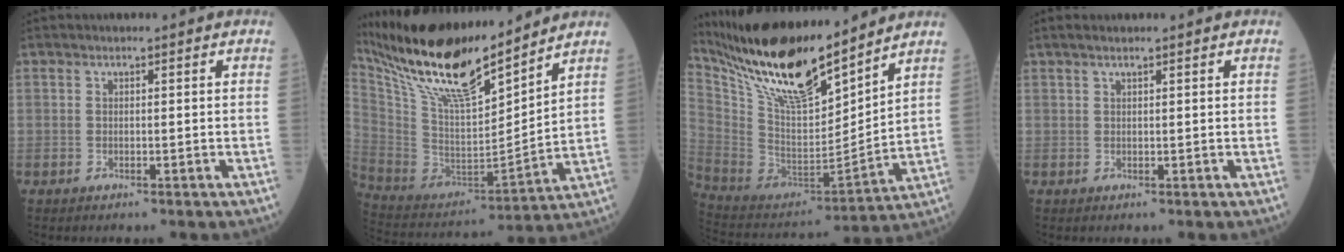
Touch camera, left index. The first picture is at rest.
{"total": 20.8, "force": [17.2, 2.9, 11.3], "torque": [-0.218, -0.003, 0.324]}
{"total": 20.4, "force": [17.1, 3.2, 10.6], "torque": [-0.203, -0.010, 0.321]}
{"total": 1.9, "force": [1.5, 0.1, 1.2], "torque": [-0.020, 0.020, 0.026]}